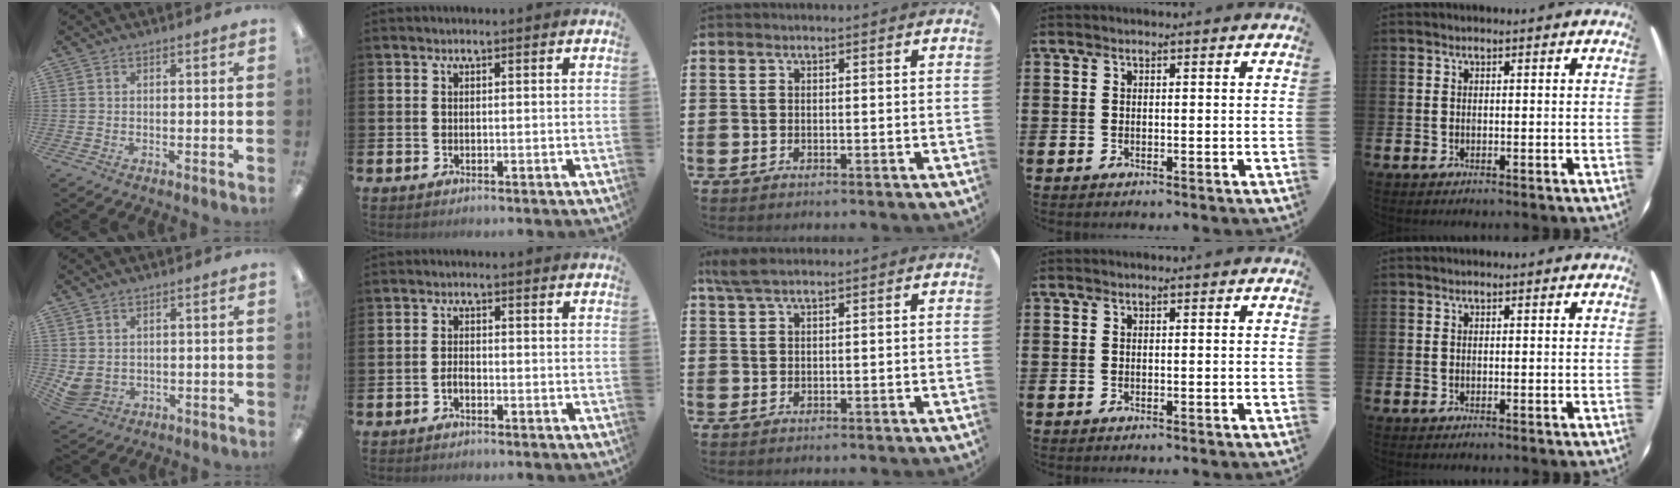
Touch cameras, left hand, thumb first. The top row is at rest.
{"thumb": {"total": 3.5, "force": [0.9, 3.0, 1.6], "torque": [-0.054, -0.010, 0.016]}, "index": {"total": 1.2, "force": [-0.8, 0.5, 0.8], "torque": [-0.009, -0.002, -0.018]}, "middle": {"total": 2.5, "force": [1.9, 0.5, 1.6], "torque": [-0.035, 0.005, 0.034]}}